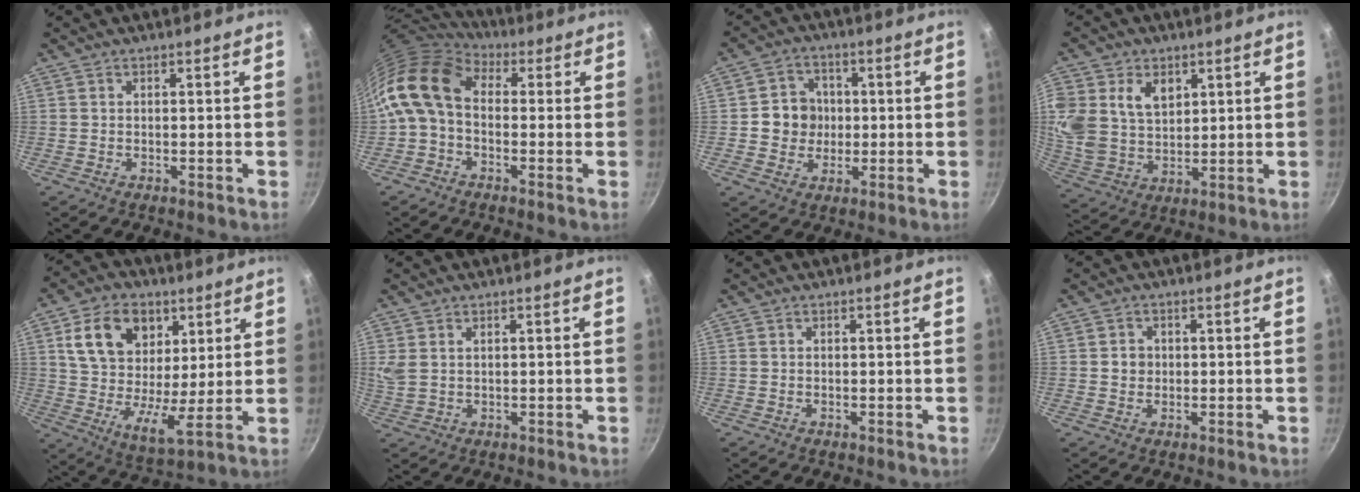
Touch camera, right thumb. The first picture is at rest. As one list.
[{"total": 12.6, "force": [0.2, 8.8, 9.0], "torque": [-0.166, 0.026, -0.018]}, {"total": 7.3, "force": [0.1, 6.8, 2.6], "torque": [-0.005, 0.009, -0.006]}, {"total": 15.5, "force": [5.1, 11.5, 9.0], "torque": [-0.196, -0.008, 0.107]}, {"total": 16.4, "force": [6.8, 10.5, 10.5], "torque": [-0.158, -0.025, 0.112]}, {"total": 3.5, "force": [1.5, 2.3, 2.2], "torque": [-0.040, -0.003, 0.036]}, {"total": 0.0}, {"total": 2.4, "force": [0.1, 2.2, 0.9], "torque": [-0.003, 0.006, 0.000]}]